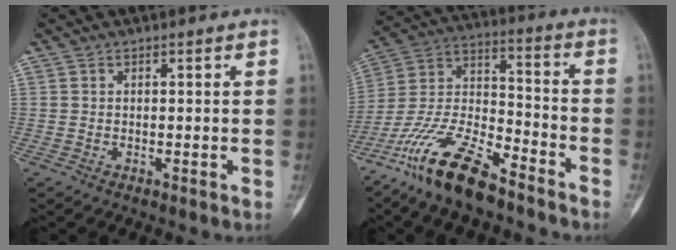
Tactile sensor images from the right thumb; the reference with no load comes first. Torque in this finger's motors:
{"motor_torque": [1.86, -0.05, 1.21, -0.97, 0.22]}